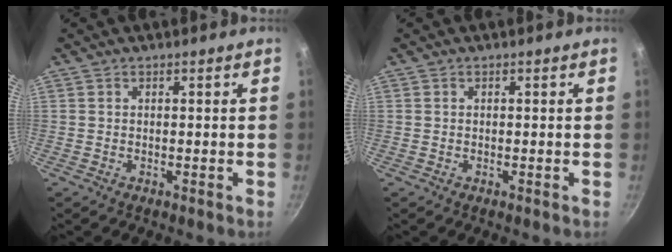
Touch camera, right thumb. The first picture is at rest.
{"total": 0.0}